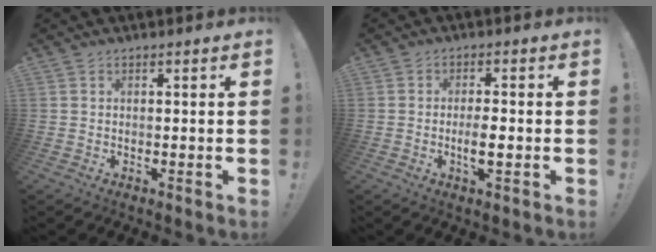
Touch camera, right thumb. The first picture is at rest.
{"total": 4.8, "force": [-1.2, 1.1, 4.5], "torque": [-0.089, -0.004, -0.025]}